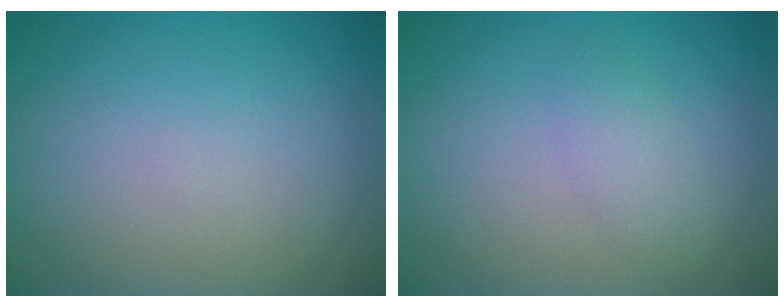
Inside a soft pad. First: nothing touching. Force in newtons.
{"total": 1.7, "press": 1.7, "slide": 0.1}